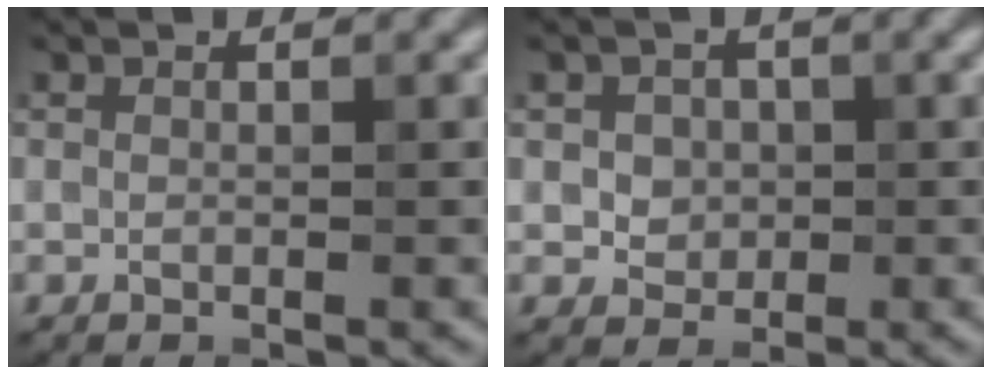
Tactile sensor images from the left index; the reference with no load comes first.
{"total": 2.9, "force": [0.5, 2.5, 1.4], "torque": [-0.016, 0.006, 0.008]}